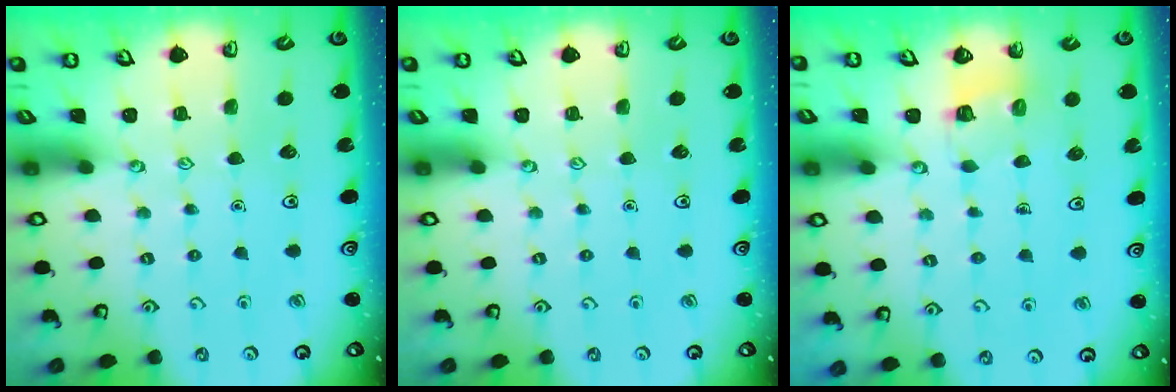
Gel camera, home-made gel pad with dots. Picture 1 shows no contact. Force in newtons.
{"total": 0.0}
{"total": 5.8, "press": 5.8, "slide": 0.3}